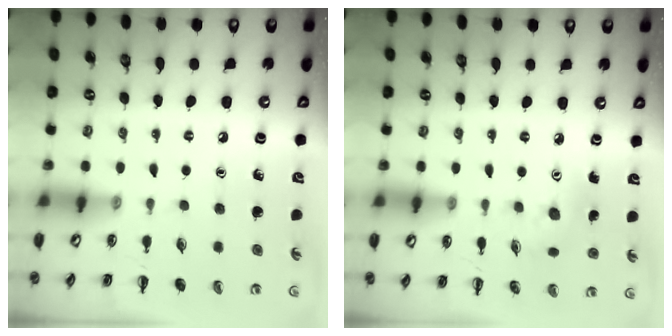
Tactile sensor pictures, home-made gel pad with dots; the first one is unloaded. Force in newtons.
{"total": 3.2, "press": 3.1, "slide": 0.8}